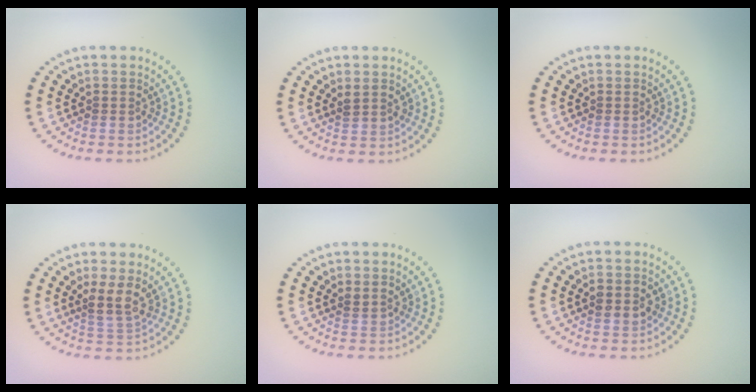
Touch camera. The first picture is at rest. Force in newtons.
{"total": 1.1, "press": 1.0, "slide": 0.4}
{"total": 0.0}
{"total": 2.6, "press": 2.0, "slide": 1.5}
{"total": 0.5, "press": 0.2, "slide": 0.5}
{"total": 1.8, "press": 1.8, "slide": 0.1}